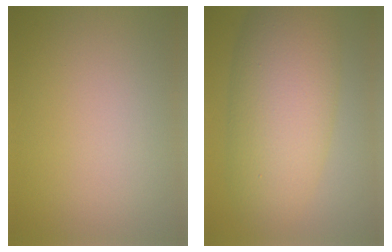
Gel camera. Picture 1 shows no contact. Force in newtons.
{"total": 9.5, "press": 9.5, "slide": 0.1}